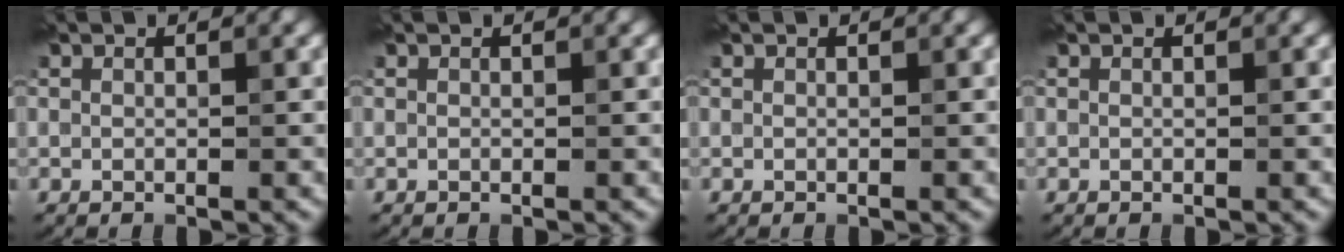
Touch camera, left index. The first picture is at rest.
{"total": 0.0}
{"total": 0.0}
{"total": 0.0}